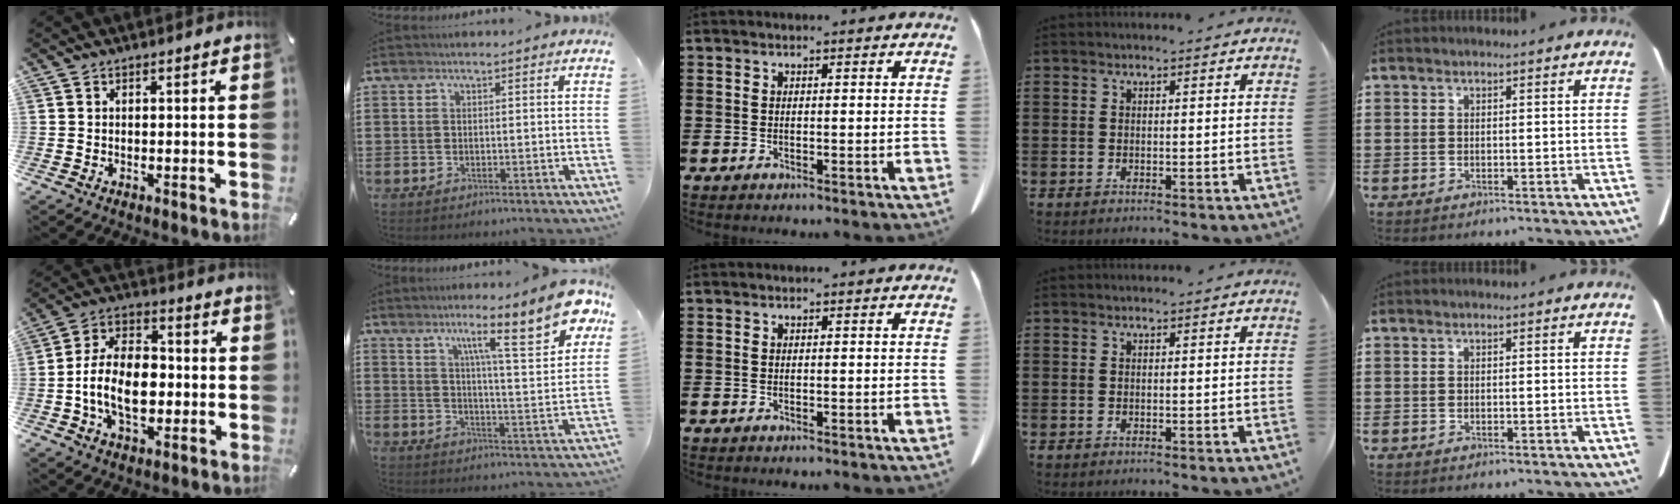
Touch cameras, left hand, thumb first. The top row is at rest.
{"thumb": {"total": 13.5, "force": [-2.4, 9.0, 9.7], "torque": [-0.194, 0.010, -0.044]}, "index": {"total": 13.5, "force": [8.4, 1.4, 10.4], "torque": [-0.174, -0.037, 0.125]}}